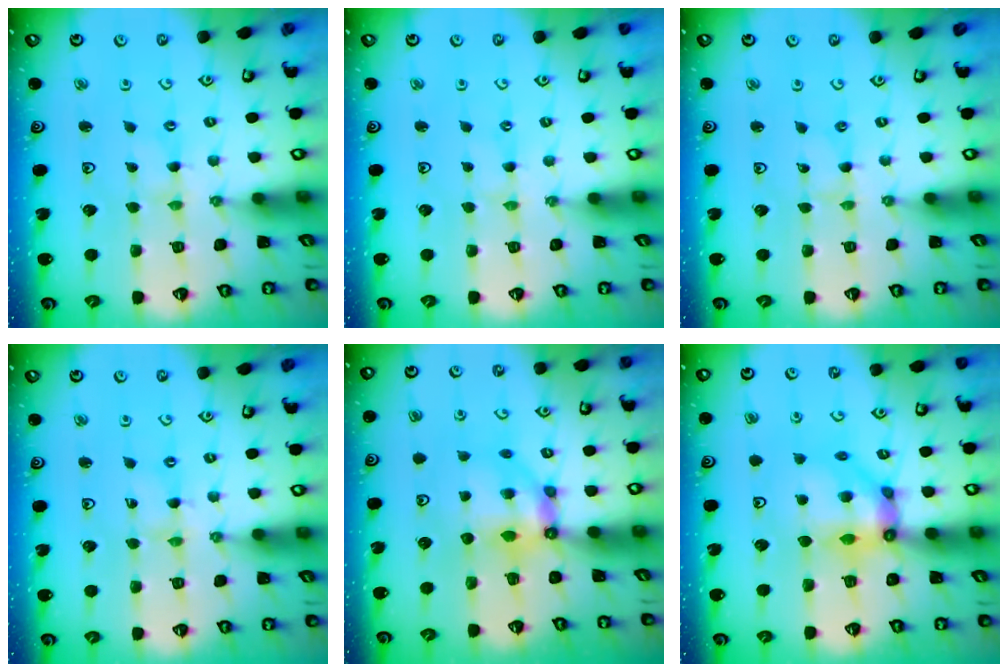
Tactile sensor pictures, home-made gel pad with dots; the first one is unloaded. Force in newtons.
{"total": 0.0}
{"total": 0.0}
{"total": 0.7, "press": 0.7, "slide": 0.2}
{"total": 6.9, "press": 6.9, "slide": 0.2}
{"total": 10.7, "press": 10.6, "slide": 1.5}